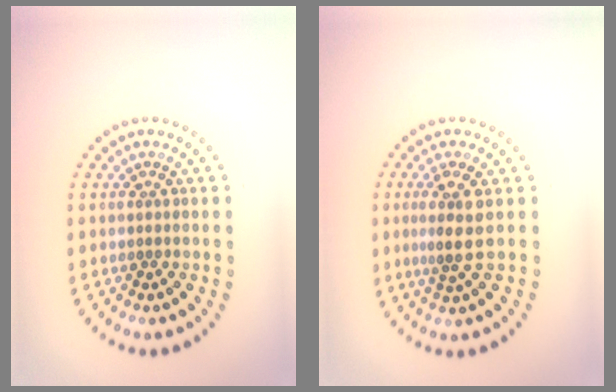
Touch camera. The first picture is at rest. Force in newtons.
{"total": 2.4, "press": 1.9, "slide": 1.4}